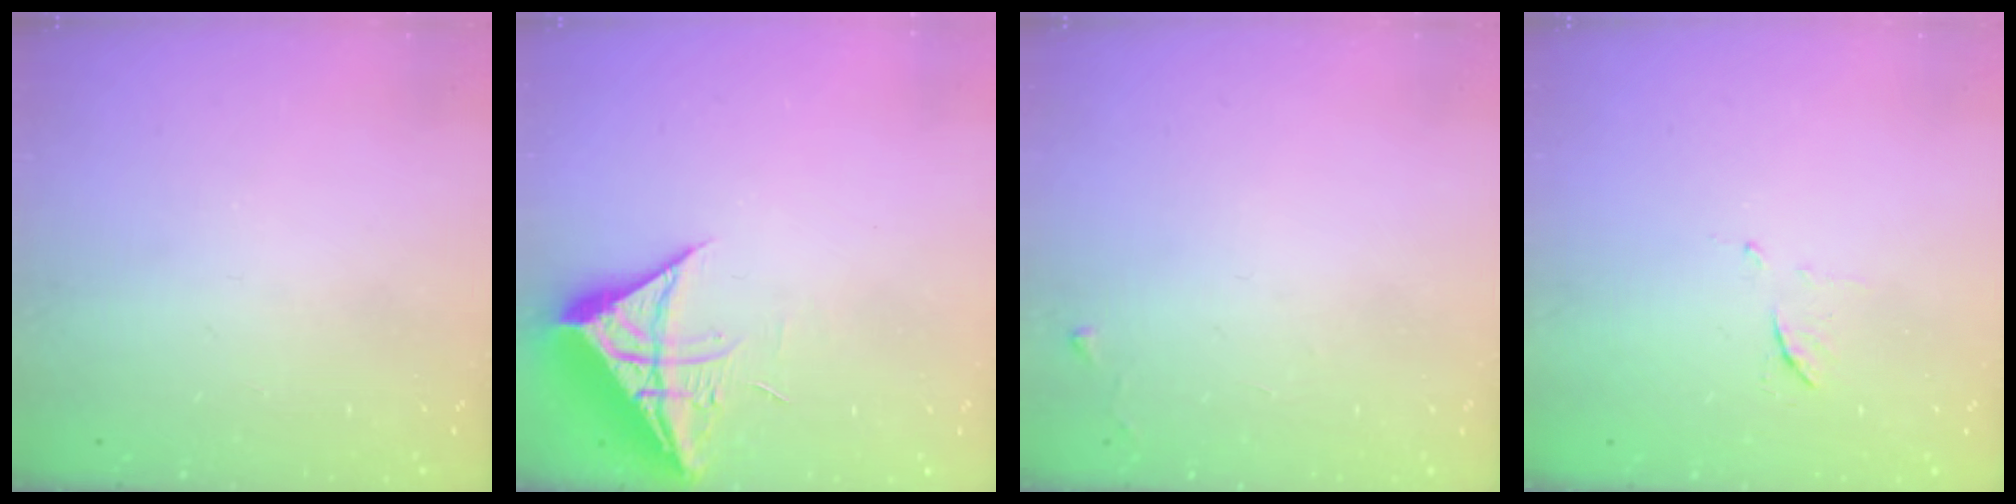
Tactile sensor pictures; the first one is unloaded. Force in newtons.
{"total": 9.4, "press": 9.3, "slide": 1.0}
{"total": 3.3, "press": 3.3, "slide": 0.5}
{"total": 5.5, "press": 5.4, "slide": 0.7}